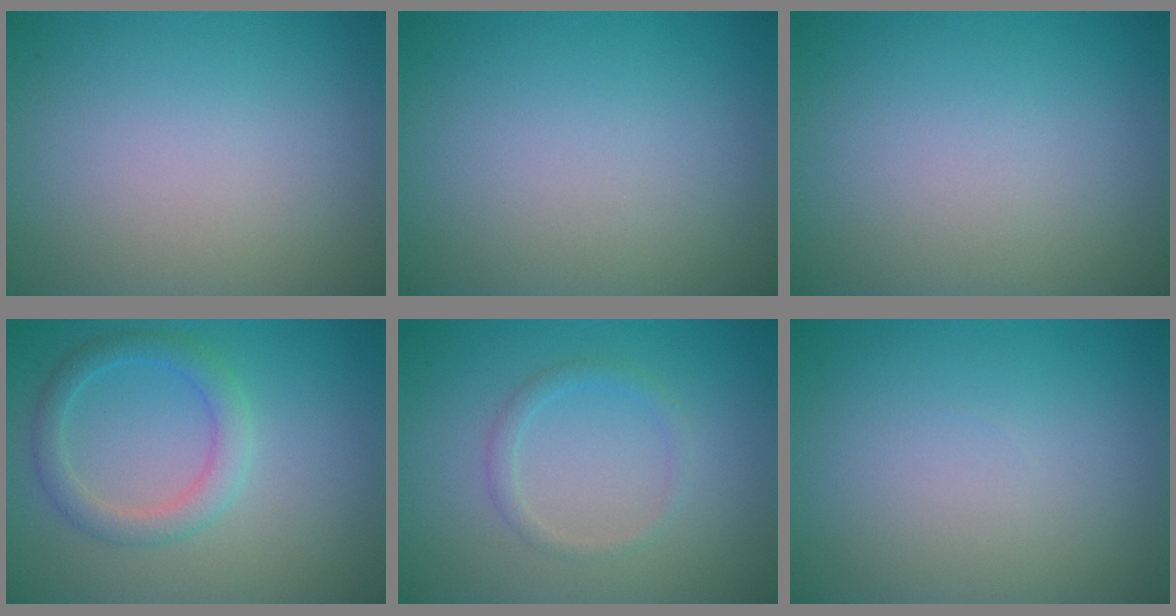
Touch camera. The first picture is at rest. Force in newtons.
{"total": 0.0}
{"total": 0.0}
{"total": 2.8, "press": 2.8, "slide": 0.1}
{"total": 1.4, "press": 1.4, "slide": 0.1}
{"total": 0.0}